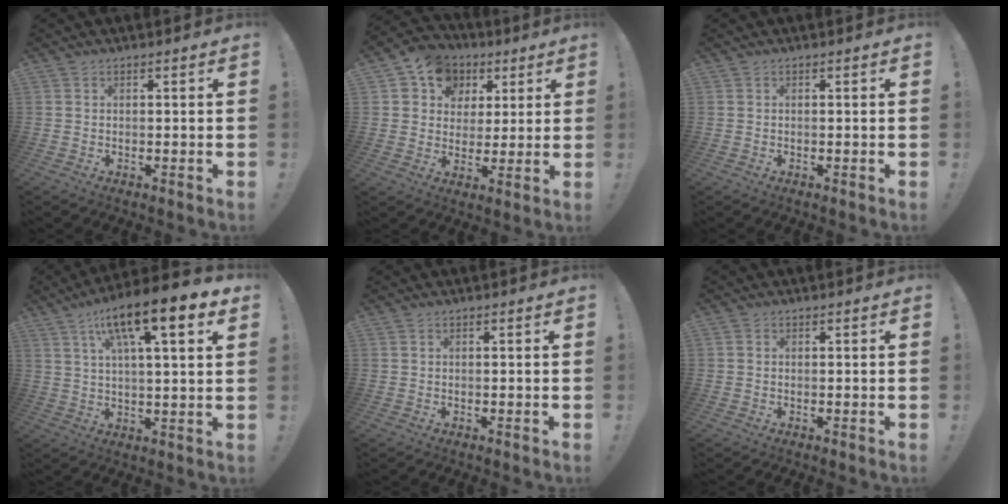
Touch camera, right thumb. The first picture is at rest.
{"total": 11.1, "force": [4.6, 9.5, 3.3], "torque": [-0.045, -0.021, 0.091]}
{"total": 0.0}
{"total": 14.2, "force": [7.0, 3.1, 12.0], "torque": [-0.189, -0.029, 0.104]}
{"total": 0.0}
{"total": 0.6, "force": [0.0, 0.5, -0.3], "torque": [0.004, 0.002, -0.001]}